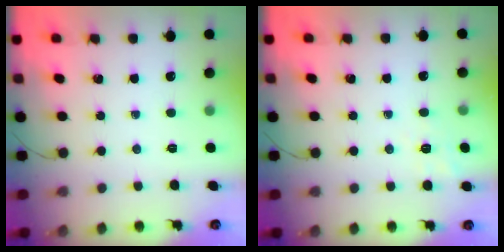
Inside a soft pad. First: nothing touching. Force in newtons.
{"total": 2.3, "press": 0.6, "slide": 2.2}